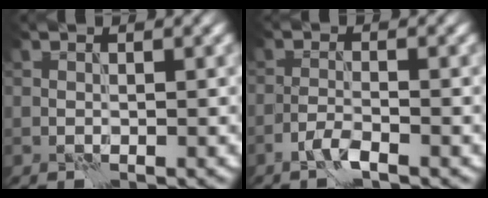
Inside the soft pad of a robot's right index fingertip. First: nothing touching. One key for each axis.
{"total": 1.3, "fx": -1.0, "fy": 0.0, "fz": 0.9, "tx": -0.018, "ty": 0.004, "tz": -0.024}